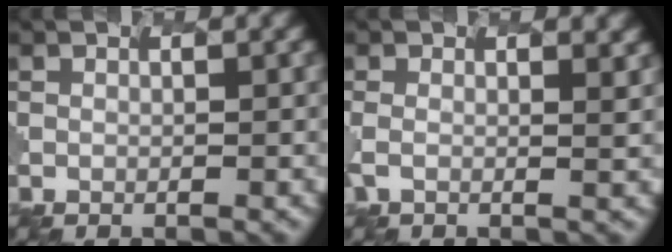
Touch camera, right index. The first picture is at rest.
{"total": 1.1, "force": [0.7, -0.1, 0.8], "torque": [-0.001, 0.012, -0.007]}